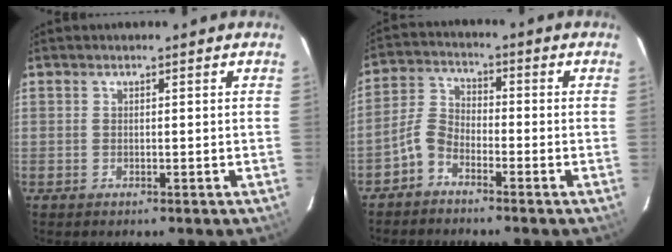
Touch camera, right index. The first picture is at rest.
{"total": 5.0, "force": [-3.5, 2.7, 2.3], "torque": [-0.055, 0.017, -0.078]}